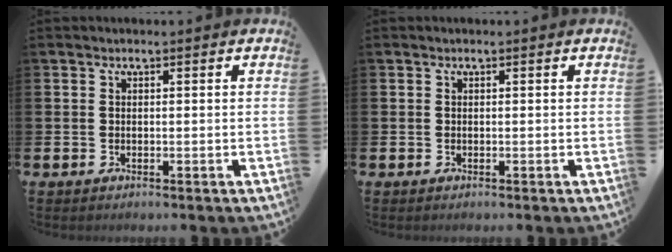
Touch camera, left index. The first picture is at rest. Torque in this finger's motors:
{"motor_torque": [0.00, 0.00, 0.00, -0.01]}